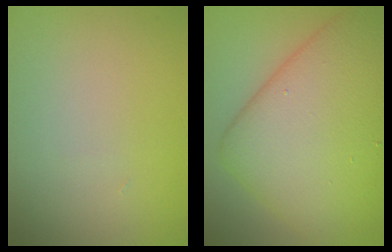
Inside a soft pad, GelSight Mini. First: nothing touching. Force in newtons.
{"total": 11.8, "press": 11.8, "slide": 0.4}